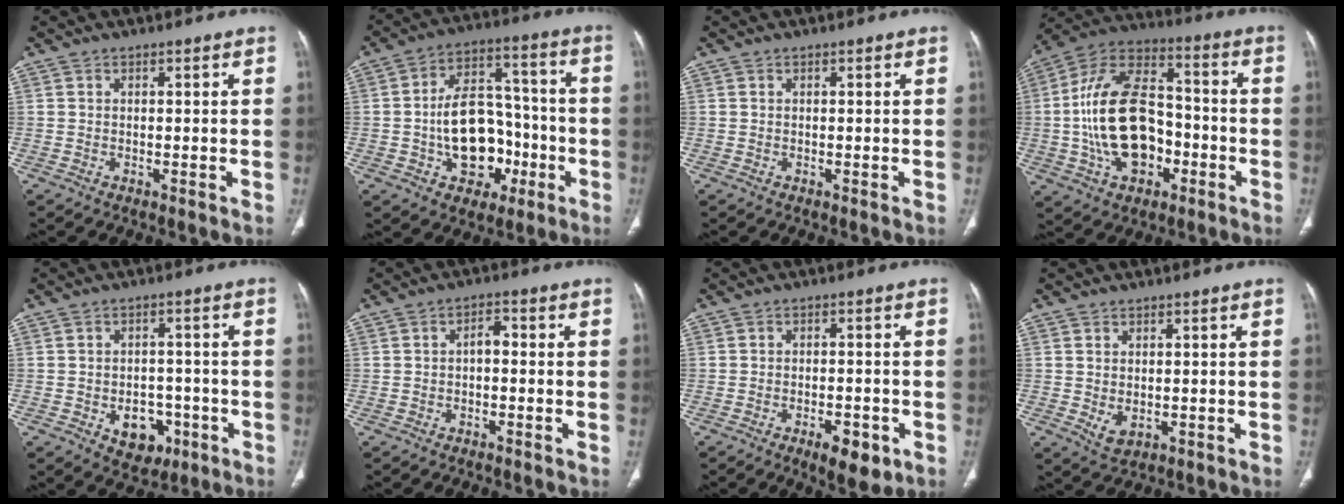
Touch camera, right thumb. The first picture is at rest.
{"total": 15.9, "force": [-4.0, 10.9, 10.8], "torque": [-0.135, 0.050, -0.057]}
{"total": 0.0}
{"total": 20.5, "force": [-3.6, 12.8, 15.7], "torque": [-0.269, 0.040, -0.059]}
{"total": 7.5, "force": [-2.9, 5.5, 4.2], "torque": [-0.026, 0.022, -0.031]}
{"total": 2.6, "force": [-0.4, 1.5, 2.1], "torque": [-0.027, 0.015, -0.013]}
{"total": 6.8, "force": [-3.3, 2.9, 5.1], "torque": [-0.064, 0.010, -0.042]}
{"total": 3.2, "force": [-0.3, 2.1, 2.3], "torque": [-0.037, -0.005, 0.007]}